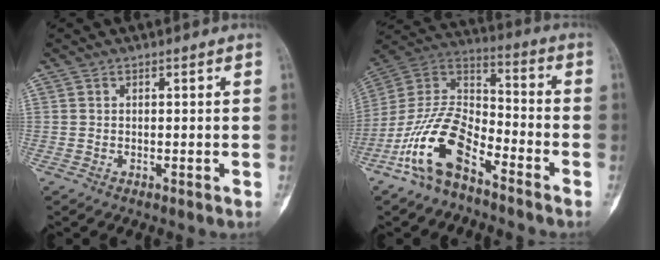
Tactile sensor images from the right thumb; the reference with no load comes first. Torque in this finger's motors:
{"motor_torque": [0.22, 0.26, 1.80, -0.97, 0.52]}